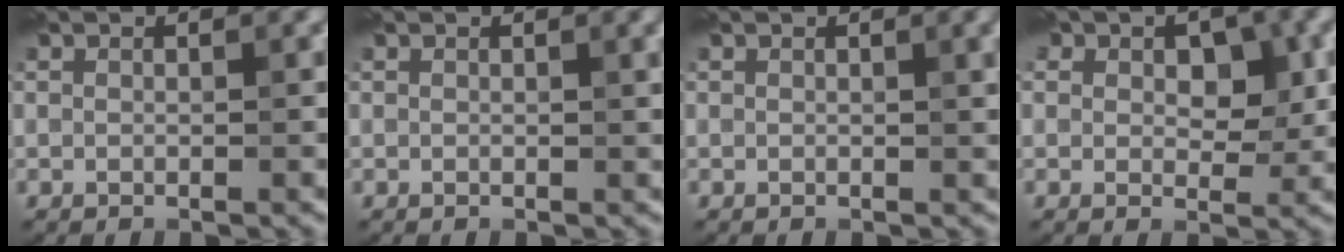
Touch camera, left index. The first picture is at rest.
{"total": 2.0, "force": [0.9, 0.6, 1.7], "torque": [-0.021, 0.001, 0.014]}
{"total": 2.7, "force": [1.0, 0.9, 2.4], "torque": [-0.030, 0.003, 0.015]}
{"total": 4.5, "force": [1.3, 3.2, 2.9], "torque": [-0.034, -0.004, 0.010]}